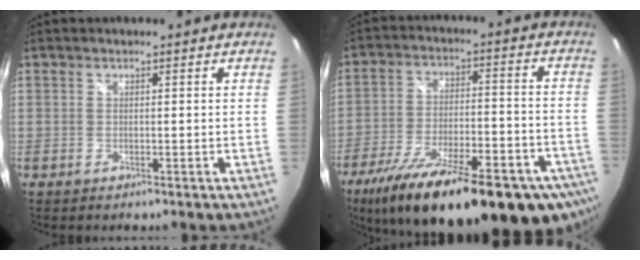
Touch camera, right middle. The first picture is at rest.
{"total": 30.2, "force": [-20.3, 9.2, 20.4], "torque": [-0.347, -0.059, -0.286]}